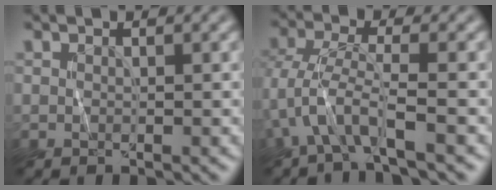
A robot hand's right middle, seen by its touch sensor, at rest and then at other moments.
{"total": 3.4, "force": [-1.9, 0.3, 2.8], "torque": [-0.072, 0.004, -0.042]}